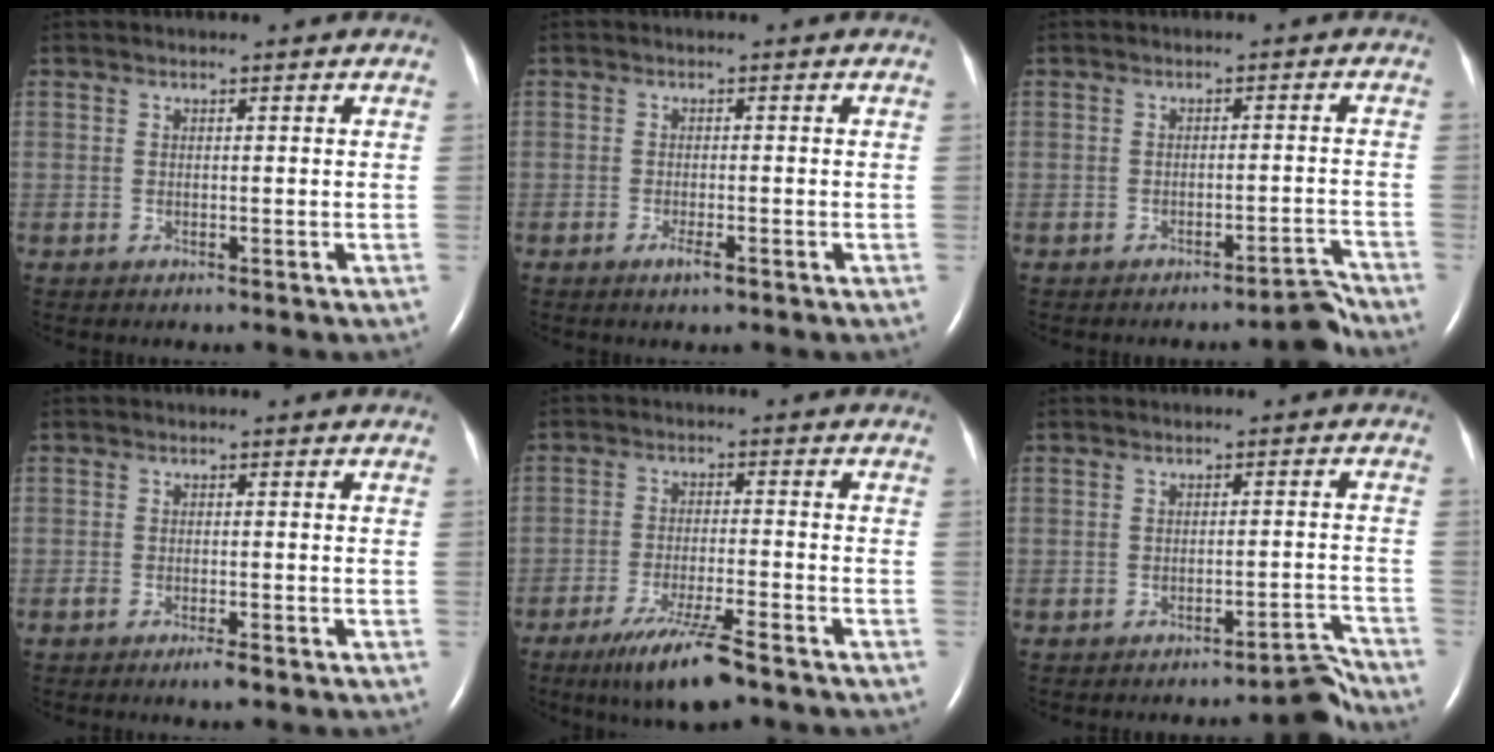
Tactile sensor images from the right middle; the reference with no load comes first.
{"total": 1.8, "force": [-1.1, 0.2, 1.4], "torque": [-0.026, -0.002, -0.019]}
{"total": 3.0, "force": [-3.0, -0.4, 0.6], "torque": [0.005, 0.001, -0.038]}
{"total": 2.1, "force": [-1.4, 0.3, 1.5], "torque": [-0.030, -0.003, -0.025]}
{"total": 9.1, "force": [-6.3, 0.6, 6.6], "torque": [-0.126, -0.025, -0.107]}
{"total": 3.7, "force": [-3.7, -0.3, 0.6], "torque": [0.012, 0.013, -0.047]}